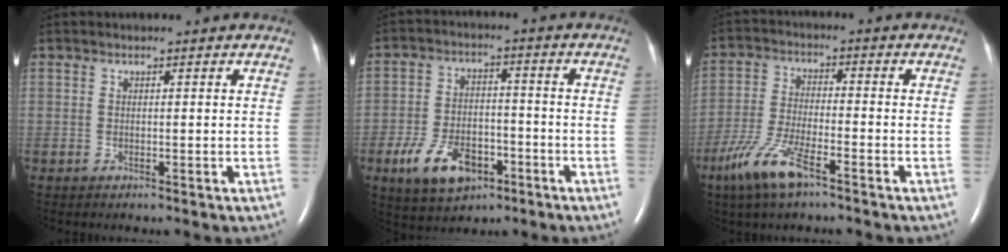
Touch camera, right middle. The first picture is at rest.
{"total": 9.9, "force": [-4.9, 5.7, 6.5], "torque": [-0.132, 0.003, -0.079]}
{"total": 8.7, "force": [-5.5, 1.8, 6.5], "torque": [-0.145, -0.015, -0.107]}